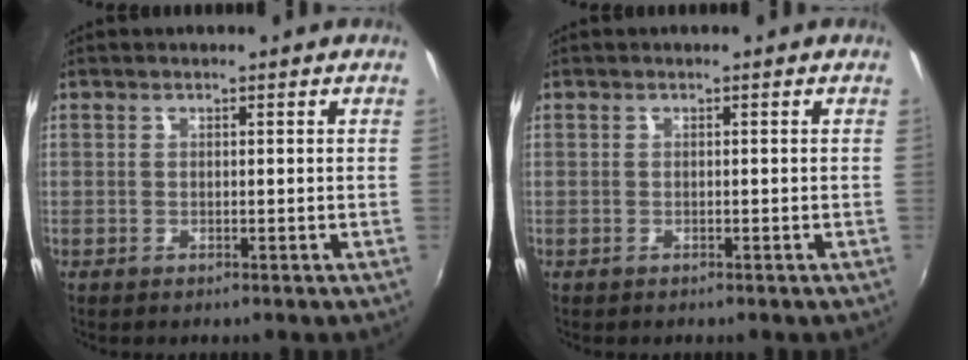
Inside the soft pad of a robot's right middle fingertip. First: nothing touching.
{"total": 0.0}